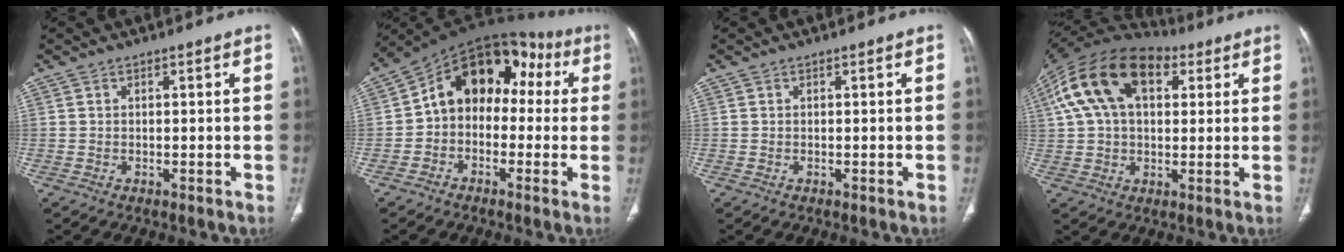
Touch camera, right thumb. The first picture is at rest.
{"total": 15.3, "force": [1.4, 10.7, 10.8], "torque": [-0.115, 0.061, 0.004]}
{"total": 0.0}
{"total": 20.0, "force": [7.2, 11.7, 14.6], "torque": [-0.267, 0.032, 0.120]}